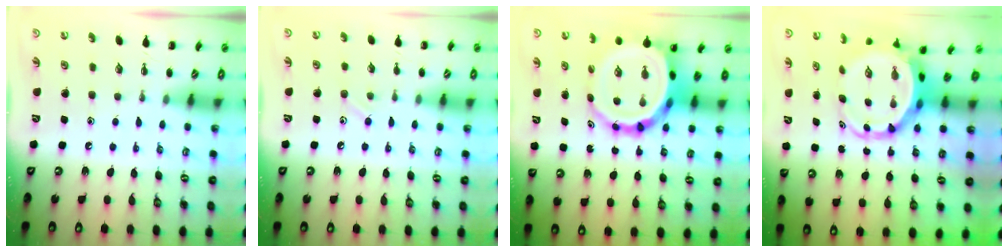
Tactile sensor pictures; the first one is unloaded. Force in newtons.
{"total": 5.9, "press": 5.6, "slide": 2.0}
{"total": 14.2, "press": 13.5, "slide": 4.4}
{"total": 7.8, "press": 7.5, "slide": 2.0}